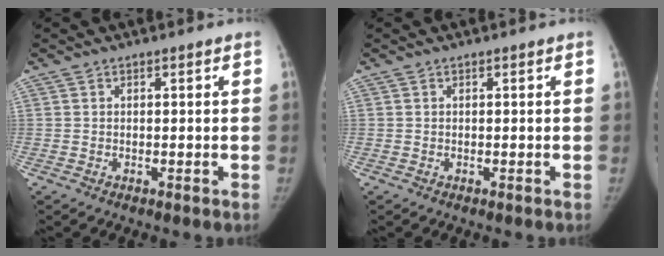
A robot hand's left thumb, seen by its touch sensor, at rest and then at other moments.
{"total": 0.0}